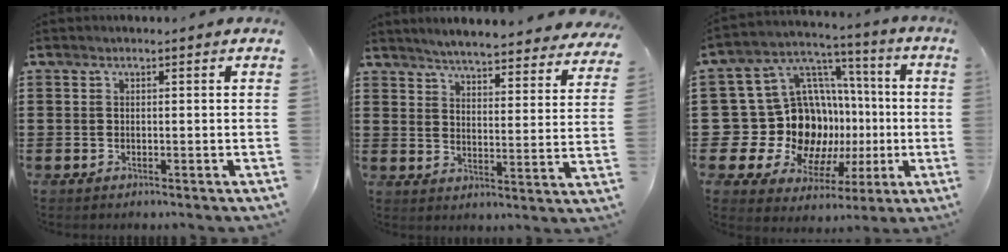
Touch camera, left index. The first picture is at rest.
{"total": 4.8, "force": [4.7, -0.4, 1.0], "torque": [-0.041, -0.032, 0.079]}
{"total": 17.0, "force": [-1.2, 15.2, 7.5], "torque": [-0.176, -0.034, 0.013]}